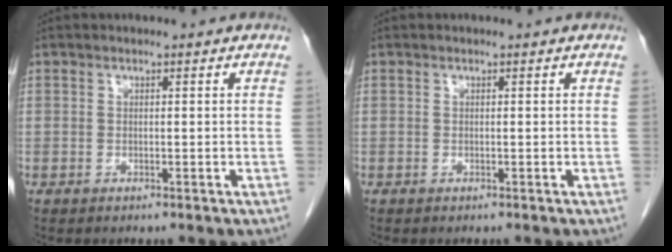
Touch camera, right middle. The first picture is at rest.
{"total": 0.0}